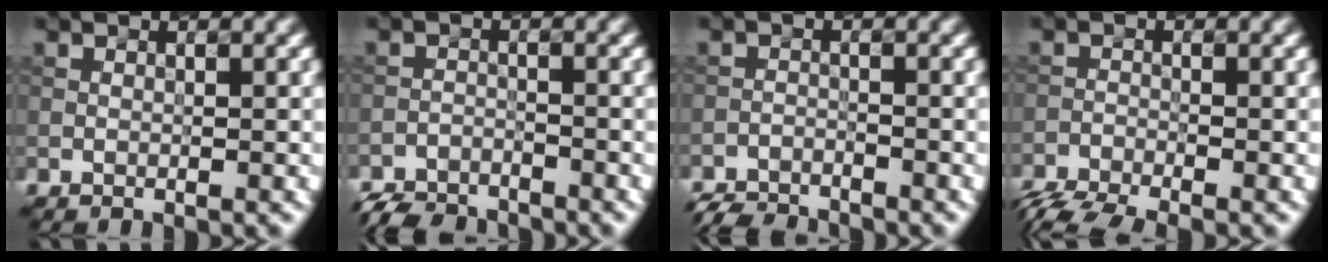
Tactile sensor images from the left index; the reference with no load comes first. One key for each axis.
{"total": 4.3, "fx": -4.1, "fy": 0.9, "fz": 0.6, "tx": -0.011, "ty": -0.011, "tz": -0.082}
{"total": 3.6, "fx": -3.5, "fy": 0.4, "fz": 0.4, "tx": -0.012, "ty": -0.009, "tz": -0.072}
{"total": 5.1, "fx": -4.6, "fy": 0.8, "fz": 2.2, "tx": -0.050, "ty": -0.026, "tz": -0.088}